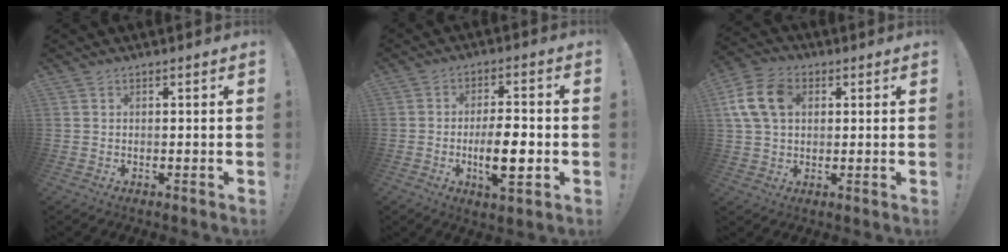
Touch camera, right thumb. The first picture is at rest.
{"total": 11.1, "force": [-2.6, 3.4, 10.2], "torque": [-0.169, 0.000, -0.050]}
{"total": 12.7, "force": [3.2, 9.1, 8.3], "torque": [-0.165, 0.011, 0.065]}